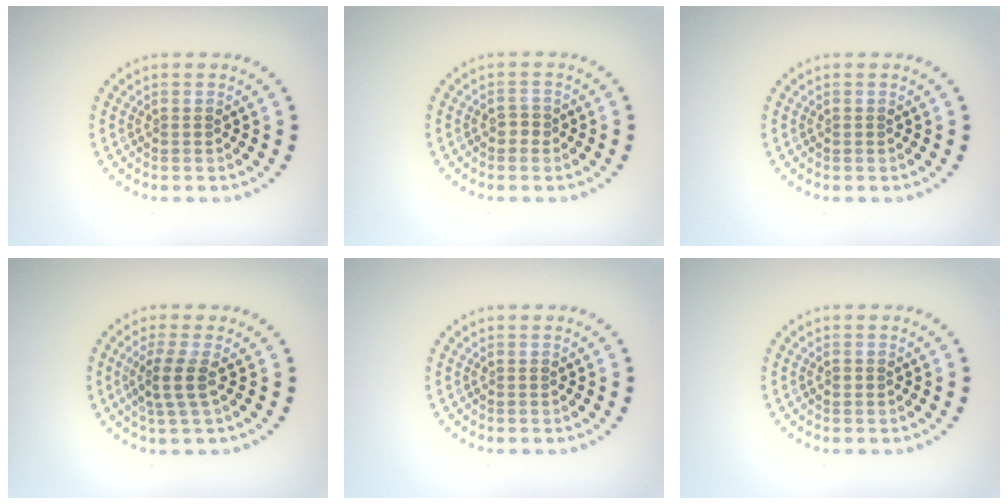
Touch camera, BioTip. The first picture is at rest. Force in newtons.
{"total": 1.0, "press": 1.0, "slide": 0.2}
{"total": 0.0}
{"total": 2.7, "press": 2.1, "slide": 1.6}
{"total": 0.0}
{"total": 0.7, "press": 0.7, "slide": 0.1}